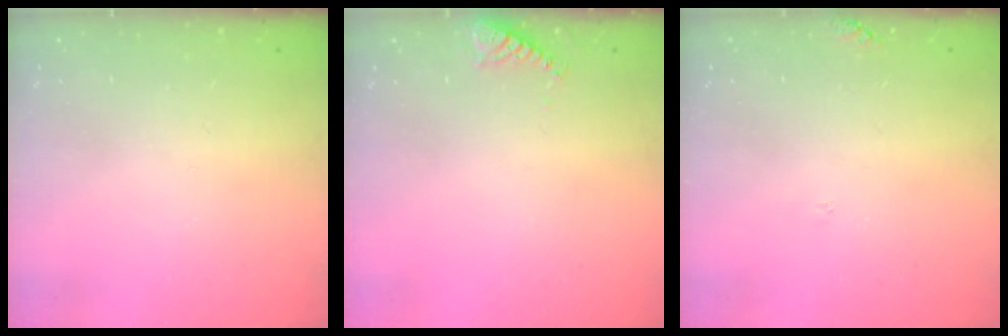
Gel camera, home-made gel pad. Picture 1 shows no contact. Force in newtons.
{"total": 5.5, "press": 5.5, "slide": 0.6}
{"total": 4.8, "press": 4.8, "slide": 0.4}